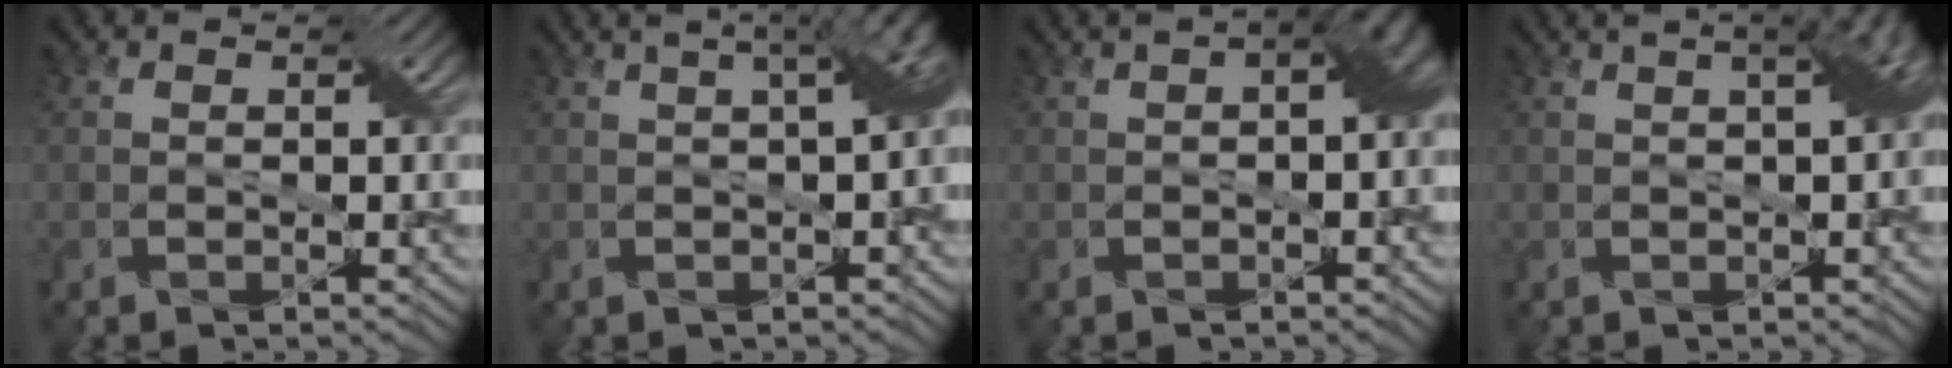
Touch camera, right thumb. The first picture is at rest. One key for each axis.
{"total": 8.8, "fx": 1.8, "fy": 3.5, "fz": 7.9, "tx": -0.065, "ty": 0.047, "tz": 0.004}
{"total": 5.4, "fx": 0.2, "fy": 2.4, "fz": 4.8, "tx": -0.057, "ty": 0.010, "tz": 0.008}
{"total": 5.0, "fx": 1.4, "fy": 1.6, "fz": 4.5, "tx": -0.042, "ty": 0.028, "tz": 0.007}